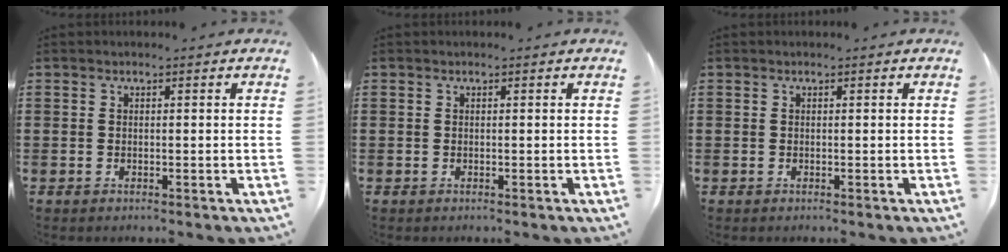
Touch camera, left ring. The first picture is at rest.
{"total": 0.0}
{"total": 0.0}